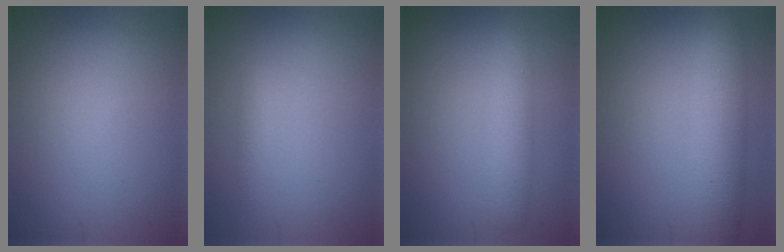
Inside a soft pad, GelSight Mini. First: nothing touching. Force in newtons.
{"total": 0.9, "press": 0.9, "slide": 0.0}
{"total": 3.3, "press": 3.3, "slide": 0.0}
{"total": 5.6, "press": 5.6, "slide": 0.1}